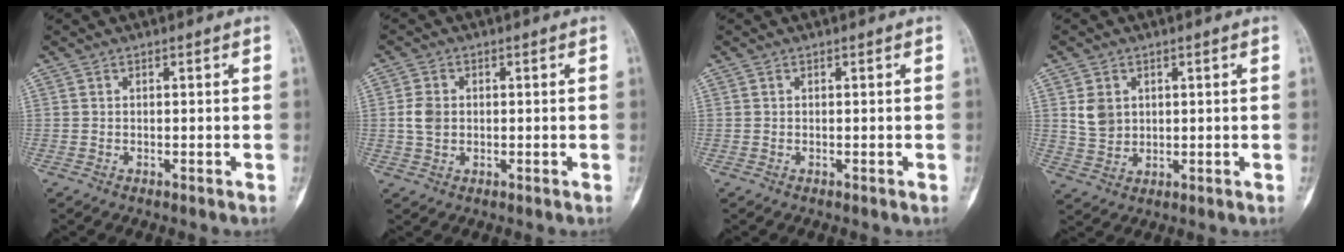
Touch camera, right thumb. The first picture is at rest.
{"total": 3.7, "force": [0.1, 2.8, 2.3], "torque": [-0.044, 0.004, 0.002]}
{"total": 0.0}
{"total": 4.9, "force": [1.4, 4.0, 2.5], "torque": [-0.033, -0.007, 0.036]}